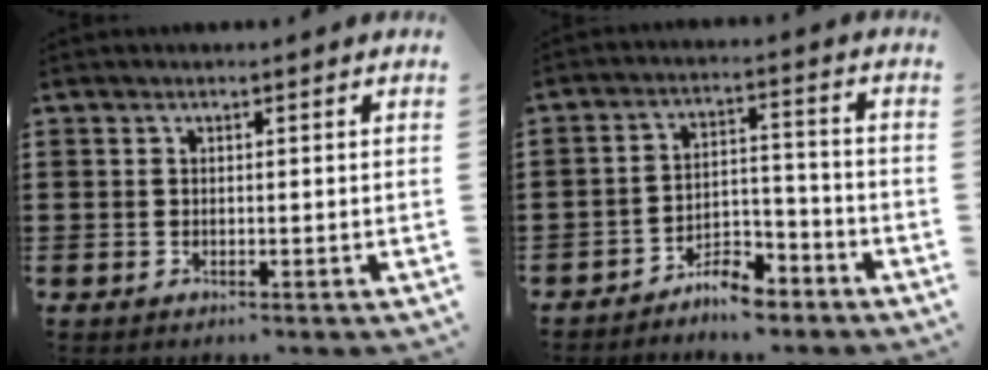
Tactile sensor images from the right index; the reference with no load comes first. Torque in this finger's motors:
{"motor_torque": [1.04, -0.62, 0.21, 0.06]}